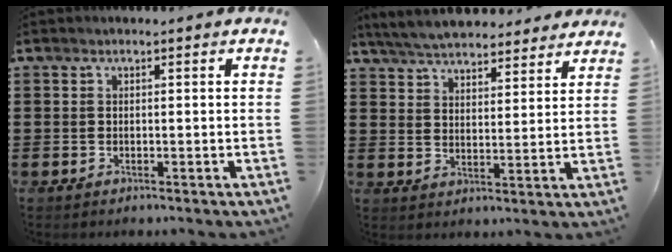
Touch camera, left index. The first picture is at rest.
{"total": 6.0, "force": [5.8, 0.9, 1.1], "torque": [-0.047, -0.021, 0.105]}